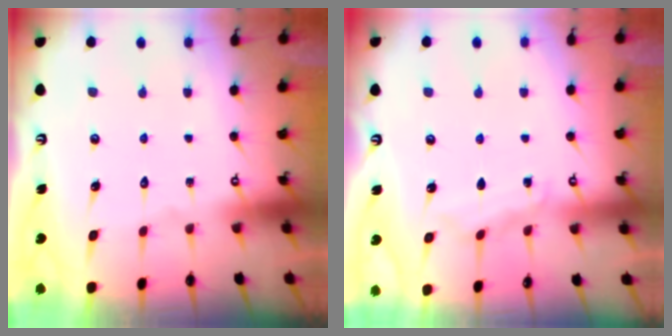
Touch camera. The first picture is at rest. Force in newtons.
{"total": 4.8, "press": 4.8, "slide": 0.2}